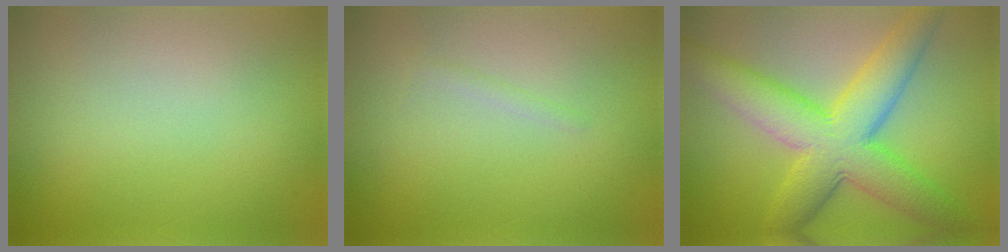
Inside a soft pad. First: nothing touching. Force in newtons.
{"total": 0.6, "press": 0.6, "slide": 0.0}
{"total": 9.4, "press": 9.4, "slide": 0.2}